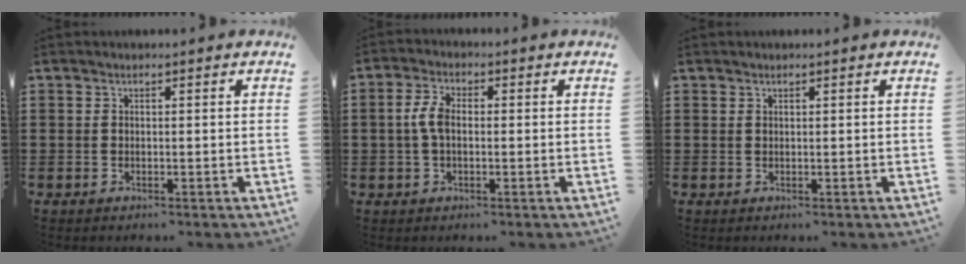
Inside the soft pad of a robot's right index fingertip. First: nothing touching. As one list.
[{"total": 4.3, "force": [0.1, 2.4, 3.6], "torque": [-0.087, 0.004, -0.005]}, {"total": 0.5, "force": [0.4, 0.3, 0.1], "torque": [-0.002, 0.002, 0.008]}]